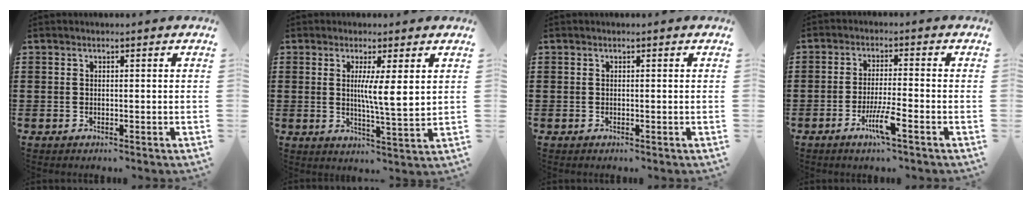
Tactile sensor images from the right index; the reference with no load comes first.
{"total": 5.7, "force": [1.6, 0.3, 5.5], "torque": [-0.102, -0.008, 0.022]}
{"total": 0.0}
{"total": 5.3, "force": [-2.8, 0.1, 4.5], "torque": [-0.094, -0.016, -0.053]}